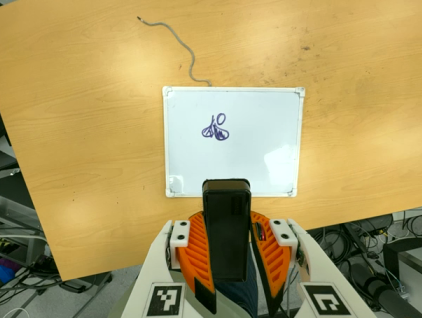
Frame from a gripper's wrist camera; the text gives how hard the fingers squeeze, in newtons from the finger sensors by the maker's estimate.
{"total": 10.1, "left": 8.2, "right": 11.9}